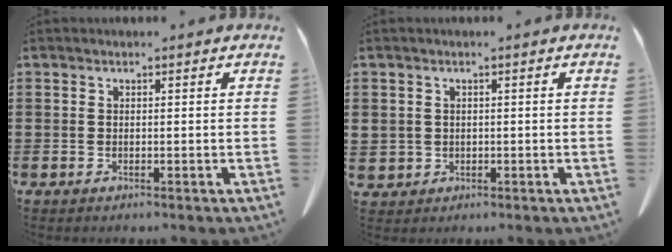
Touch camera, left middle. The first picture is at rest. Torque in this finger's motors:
{"motor_torque": [0.27, -0.21, 0.03, -0.02]}